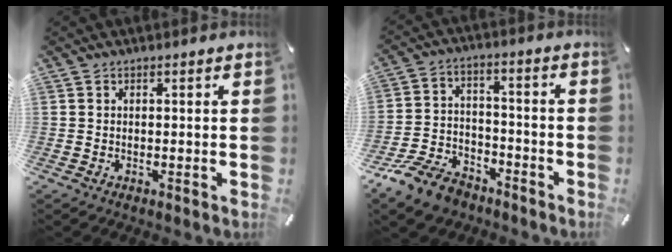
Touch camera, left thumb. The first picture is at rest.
{"total": 11.3, "force": [-8.4, 6.1, 4.4], "torque": [-0.076, 0.054, -0.156]}